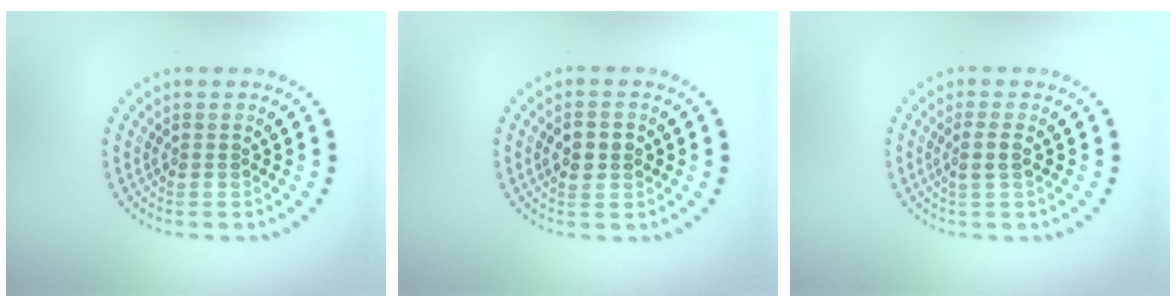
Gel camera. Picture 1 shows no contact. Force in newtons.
{"total": 2.6, "press": 2.6, "slide": 0.1}
{"total": 1.4, "press": 1.1, "slide": 0.9}